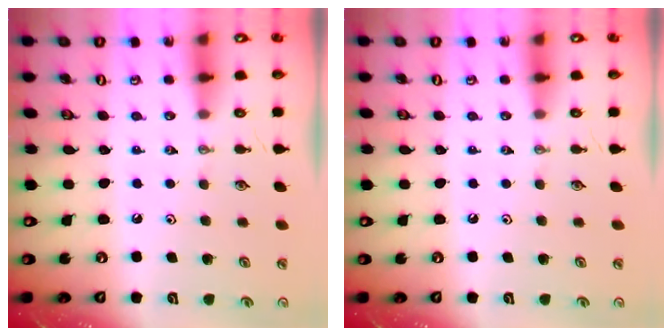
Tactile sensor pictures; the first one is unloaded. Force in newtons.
{"total": 0.0}